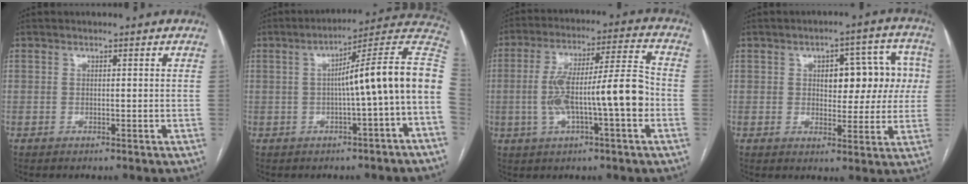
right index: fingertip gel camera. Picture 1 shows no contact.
{"total": 14.0, "force": [-1.1, -0.9, 13.9], "torque": [-0.187, 0.037, -0.025]}
{"total": 13.8, "force": [-2.6, 1.5, 13.4], "torque": [-0.240, 0.024, -0.040]}
{"total": 10.1, "force": [1.6, 4.9, 8.6], "torque": [-0.096, 0.037, 0.027]}